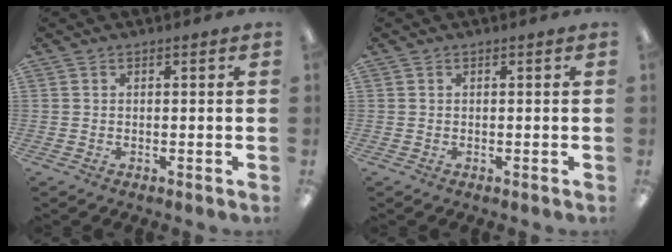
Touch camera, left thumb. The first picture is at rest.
{"total": 0.0}